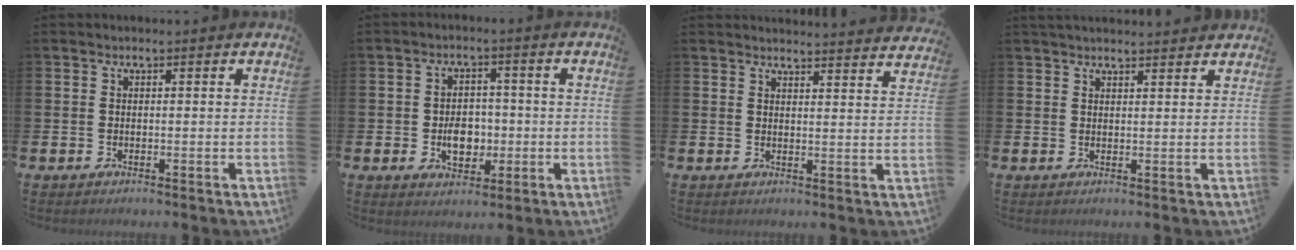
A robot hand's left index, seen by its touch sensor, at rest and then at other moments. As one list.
[{"total": 4.8, "force": [-0.8, 3.5, 3.2], "torque": [-0.046, 0.002, -0.021]}, {"total": 3.3, "force": [3.3, -0.3, -0.1], "torque": [0.006, -0.029, 0.057]}, {"total": 2.3, "force": [2.3, 0.3, 0.2], "torque": [0.002, -0.011, 0.039]}]